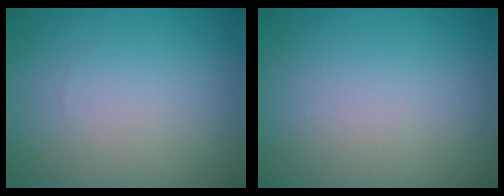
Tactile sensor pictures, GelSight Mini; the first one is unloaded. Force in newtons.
{"total": 0.0}